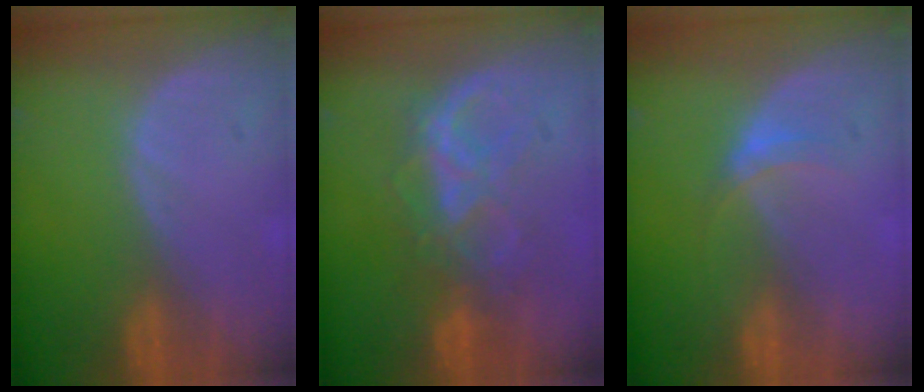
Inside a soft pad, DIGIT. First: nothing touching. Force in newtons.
{"total": 6.4, "press": 6.3, "slide": 0.7}
{"total": 2.6, "press": 2.2, "slide": 1.4}